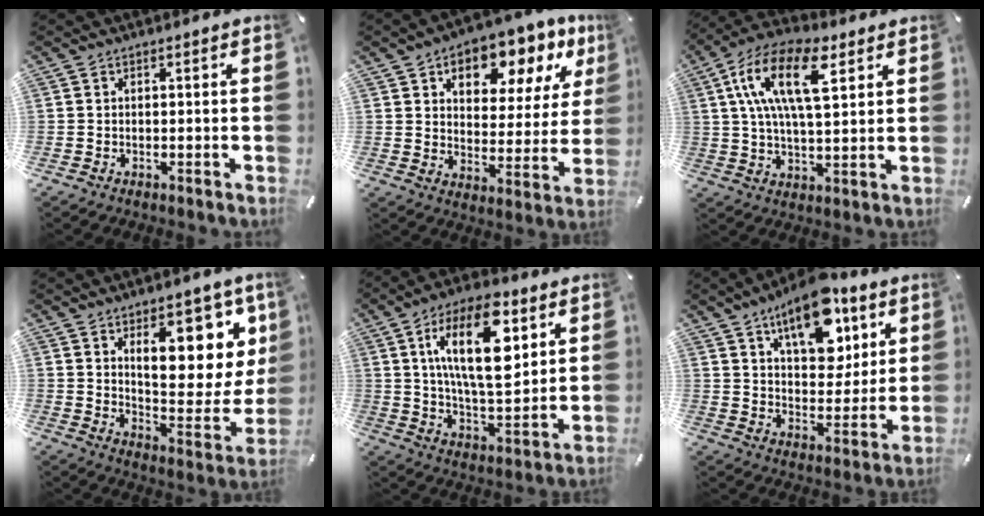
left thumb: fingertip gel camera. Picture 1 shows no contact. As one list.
[{"total": 11.9, "force": [7.3, 7.1, 6.2], "torque": [-0.075, -0.056, 0.120]}, {"total": 16.4, "force": [6.5, 7.4, 13.0], "torque": [-0.270, -0.001, 0.108]}, {"total": 17.9, "force": [9.5, 8.7, 12.4], "torque": [-0.150, -0.065, 0.154]}, {"total": 19.2, "force": [7.4, 8.5, 15.6], "torque": [-0.278, -0.015, 0.115]}, {"total": 16.3, "force": [9.6, 8.6, 10.0], "torque": [-0.147, -0.042, 0.166]}]